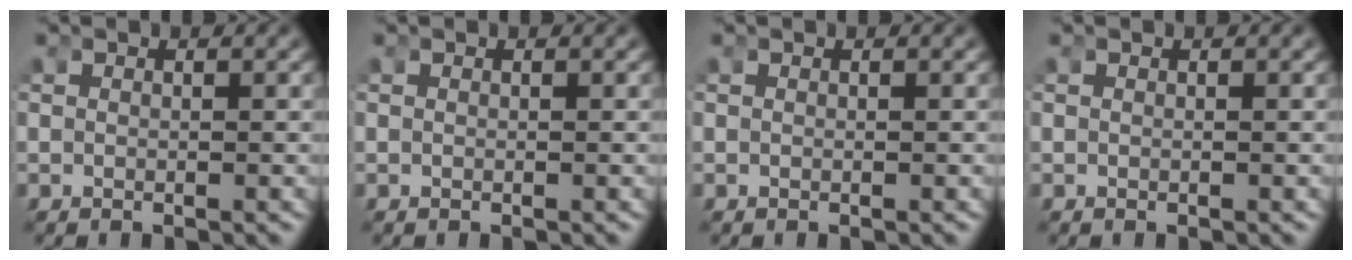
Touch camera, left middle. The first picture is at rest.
{"total": 0.0}
{"total": 0.0}
{"total": 0.0}